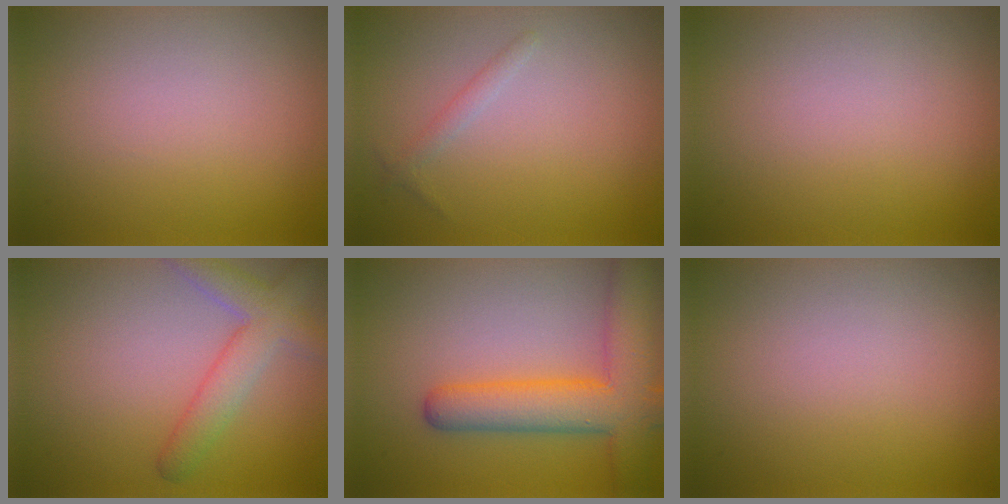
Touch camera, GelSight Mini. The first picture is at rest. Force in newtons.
{"total": 0.9, "press": 0.9, "slide": 0.1}
{"total": 0.0}
{"total": 4.1, "press": 4.1, "slide": 0.3}
{"total": 6.5, "press": 6.5, "slide": 0.3}
{"total": 0.0}